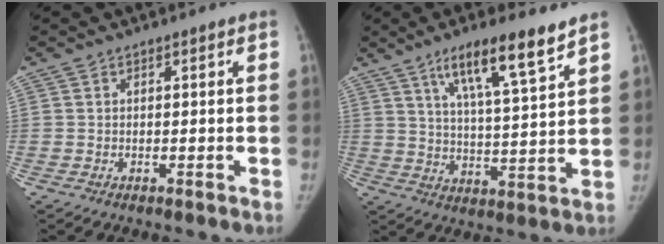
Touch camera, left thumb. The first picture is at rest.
{"total": 12.7, "force": [8.1, 1.8, 9.6], "torque": [-0.154, -0.040, 0.139]}